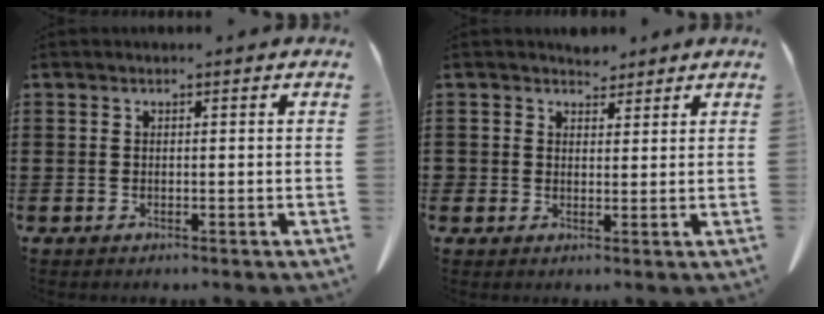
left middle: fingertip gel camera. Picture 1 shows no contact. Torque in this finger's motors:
{"motor_torque": [0.31, -0.26, 0.00, 0.00]}